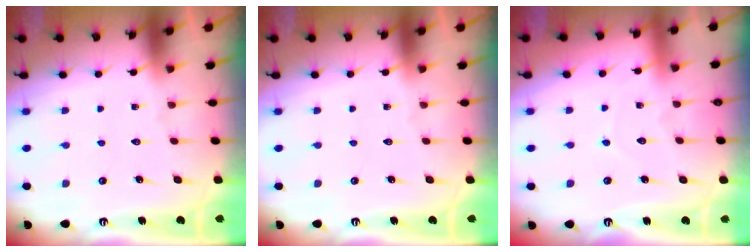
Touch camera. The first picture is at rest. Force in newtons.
{"total": 0.0}
{"total": 5.0, "press": 5.0, "slide": 0.4}